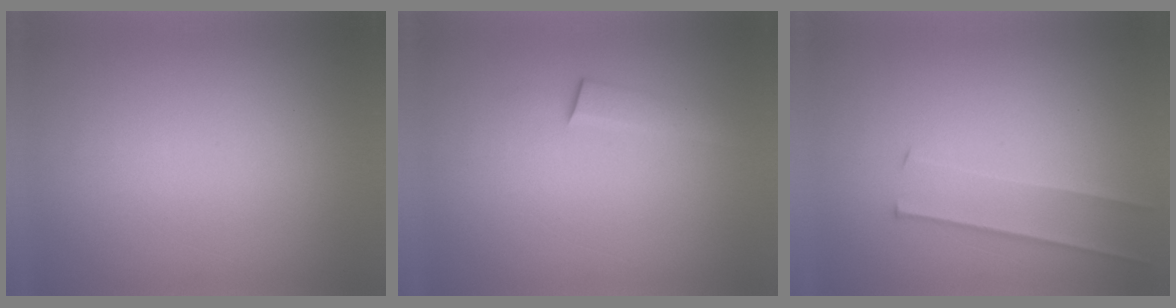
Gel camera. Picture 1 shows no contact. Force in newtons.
{"total": 1.5}
{"total": 2.2}